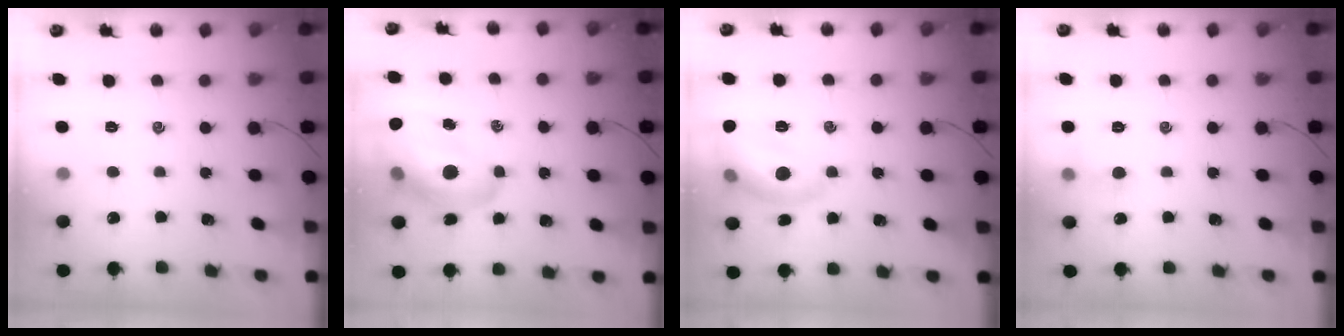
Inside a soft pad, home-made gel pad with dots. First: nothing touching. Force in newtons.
{"total": 17.1, "press": 16.4, "slide": 4.8}
{"total": 12.5, "press": 12.4, "slide": 0.9}
{"total": 5.1, "press": 4.8, "slide": 1.6}